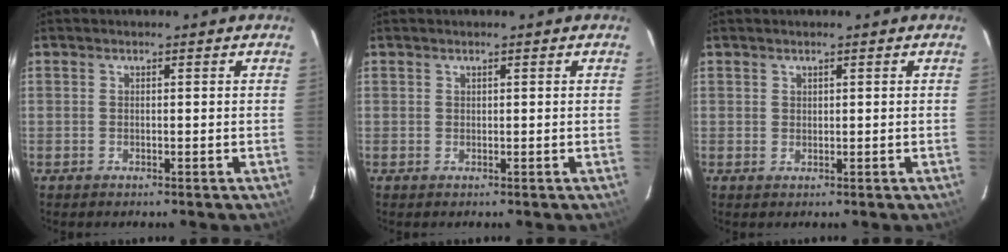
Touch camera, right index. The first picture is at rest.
{"total": 0.0}
{"total": 0.6, "force": [0.5, 0.4, 0.1], "torque": [-0.002, 0.004, 0.009]}